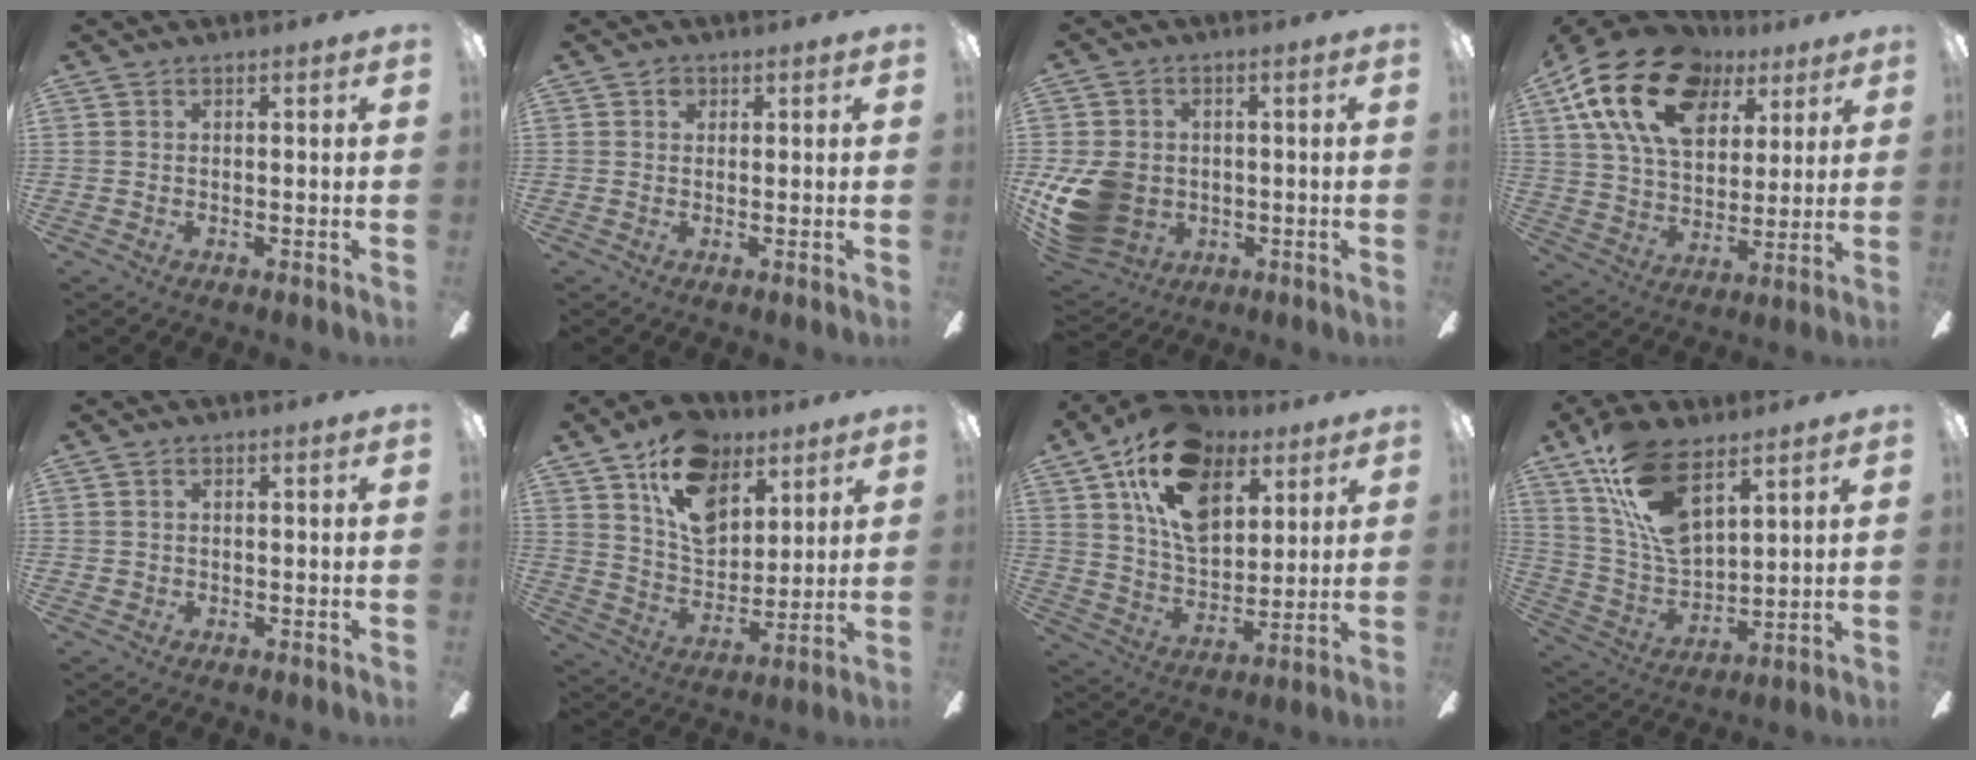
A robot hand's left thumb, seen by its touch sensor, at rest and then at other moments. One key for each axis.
{"total": 1.6, "fx": 0.8, "fy": 1.2, "fz": 0.7, "tx": -0.007, "ty": 0.000, "tz": 0.012}
{"total": 13.2, "fx": -2.7, "fy": 10.6, "fz": 7.2, "tx": -0.154, "ty": 0.011, "tz": -0.048}
{"total": 21.2, "fx": 10.7, "fy": 13.4, "fz": 12.5, "tx": -0.235, "ty": -0.030, "tz": 0.195}
{"total": 0.7, "fx": 0.0, "fy": 0.7, "fz": 0.1, "tx": -0.003, "ty": 0.004, "tz": -0.001}
{"total": 16.4, "fx": 9.8, "fy": 10.3, "fz": 8.2, "tx": -0.134, "ty": -0.041, "tz": 0.183}
{"total": 18.5, "fx": 10.3, "fy": 11.0, "fz": 10.6, "tx": -0.182, "ty": -0.033, "tz": 0.189}
{"total": 16.9, "fx": 9.9, "fy": 7.7, "fz": 11.3, "tx": -0.246, "ty": -0.042, "tz": 0.180}